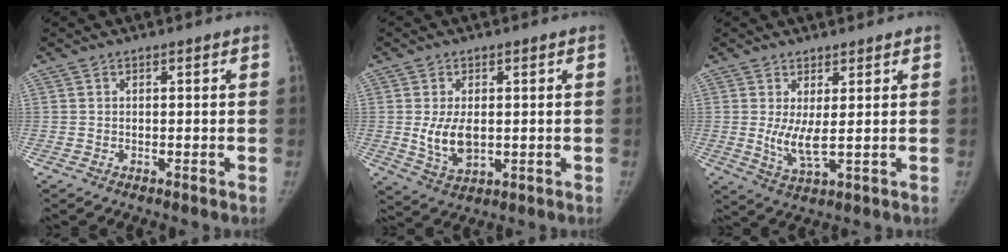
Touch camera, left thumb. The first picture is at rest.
{"total": 6.9, "force": [0.0, 4.0, 5.7], "torque": [-0.101, -0.013, 0.011]}
{"total": 5.1, "force": [0.6, 1.3, 4.9], "torque": [-0.101, -0.023, 0.017]}